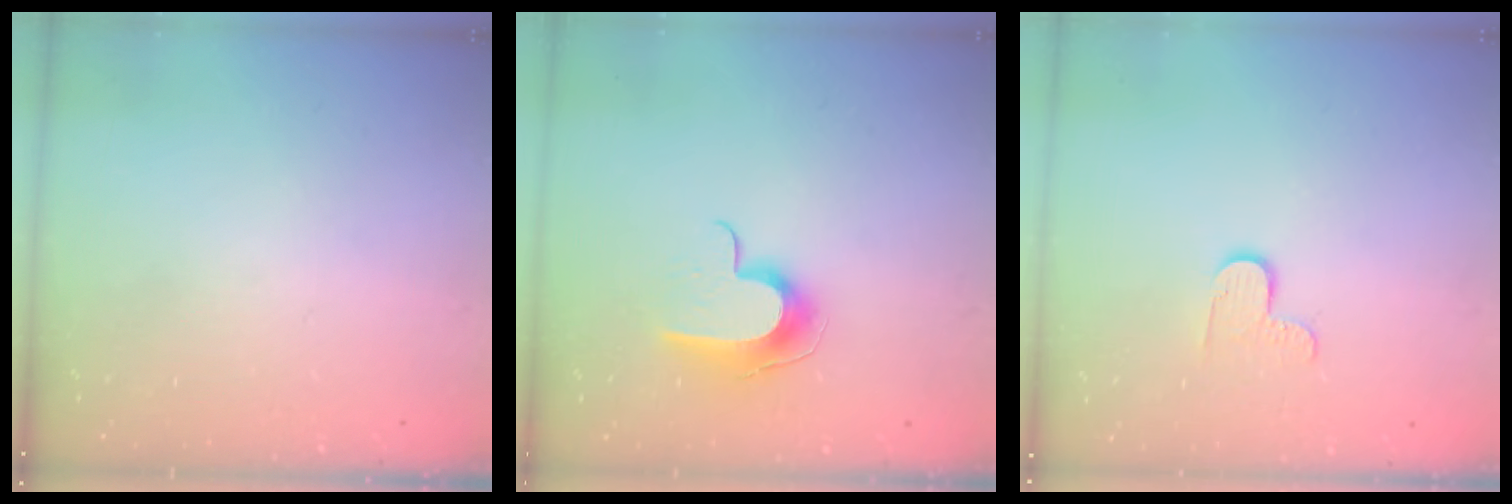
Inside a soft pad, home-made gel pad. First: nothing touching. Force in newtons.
{"total": 9.9, "press": 9.9, "slide": 0.1}
{"total": 6.0, "press": 6.0, "slide": 0.4}